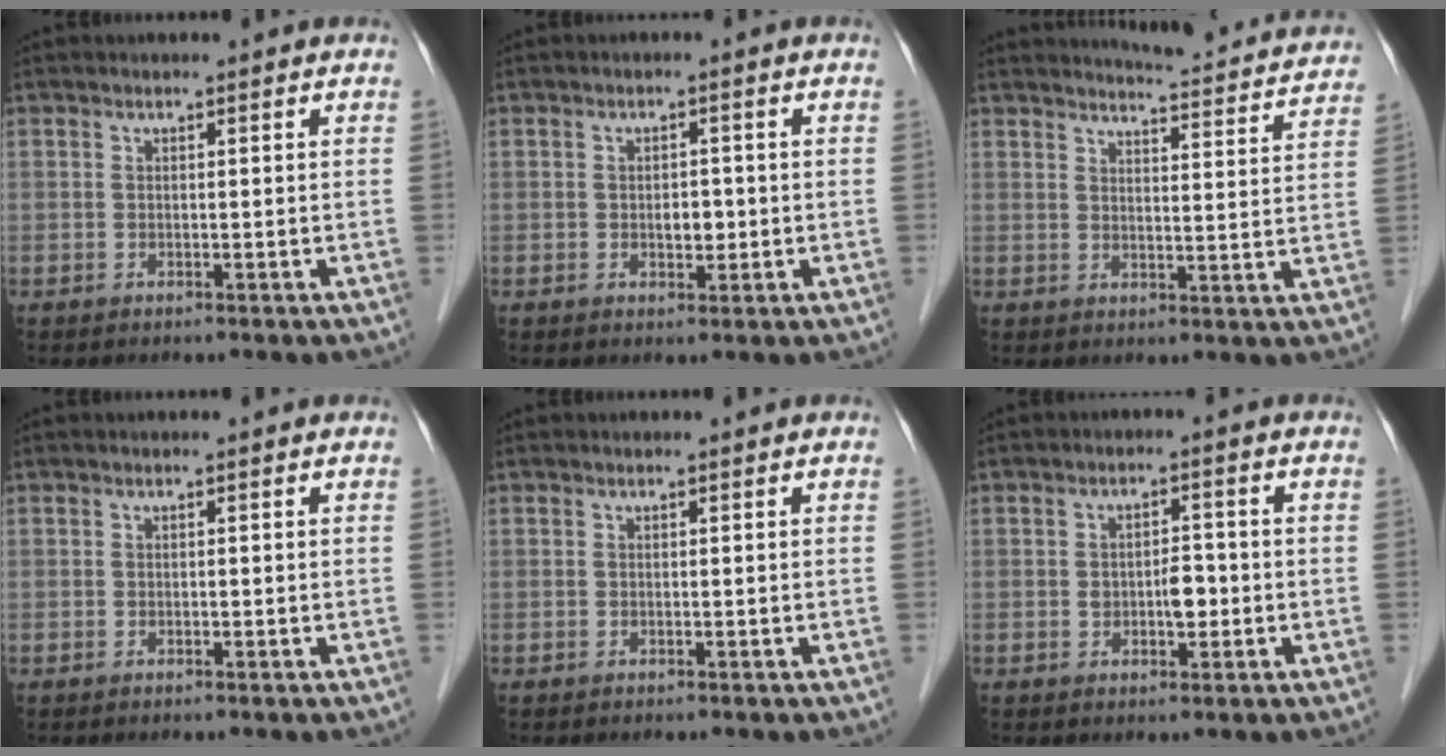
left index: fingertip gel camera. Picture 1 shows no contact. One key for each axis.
{"total": 2.3, "fx": -0.4, "fy": 1.4, "fz": 1.8, "tx": -0.028, "ty": 0.002, "tz": -0.002}
{"total": 14.1, "fx": 13.7, "fy": 0.7, "fz": 3.1, "tx": -0.039, "ty": -0.036, "tz": 0.151}
{"total": 0.0}
{"total": 0.0}
{"total": 3.5, "fx": -0.7, "fy": 1.8, "fz": 2.9, "tx": -0.046, "ty": 0.007, "tz": -0.007}